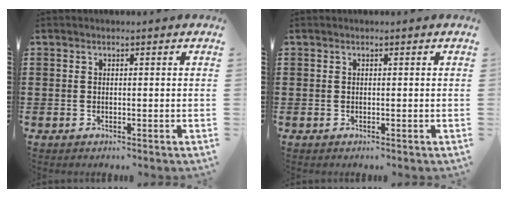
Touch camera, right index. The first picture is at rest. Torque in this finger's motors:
{"motor_torque": [-0.08, 0.12, 0.00, 0.00]}